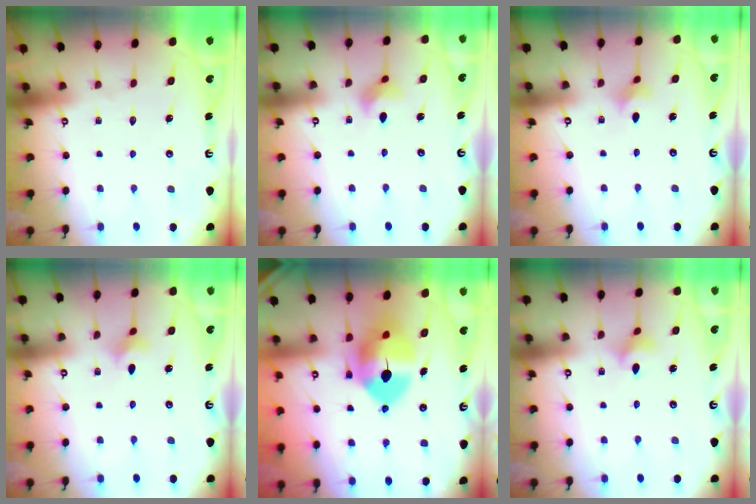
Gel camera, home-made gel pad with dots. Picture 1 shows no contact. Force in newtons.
{"total": 6.3, "press": 6.1, "slide": 1.7}
{"total": 2.5, "press": 2.5, "slide": 0.4}
{"total": 2.2, "press": 2.1, "slide": 0.4}
{"total": 12.9, "press": 12.8, "slide": 1.8}
{"total": 4.7, "press": 4.7, "slide": 0.5}